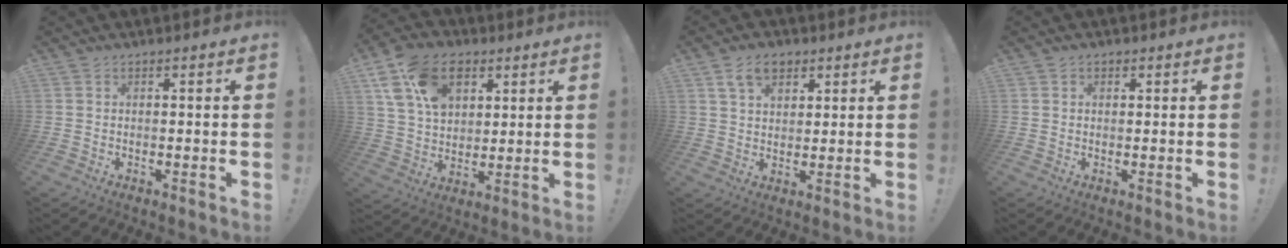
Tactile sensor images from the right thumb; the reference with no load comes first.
{"total": 17.3, "force": [7.6, 11.8, 10.2], "torque": [-0.176, -0.020, 0.145]}
{"total": 7.6, "force": [4.2, 4.9, 4.1], "torque": [-0.073, -0.002, 0.080]}
{"total": 1.0, "force": [0.5, 0.8, 0.3], "torque": [-0.001, 0.000, 0.009]}